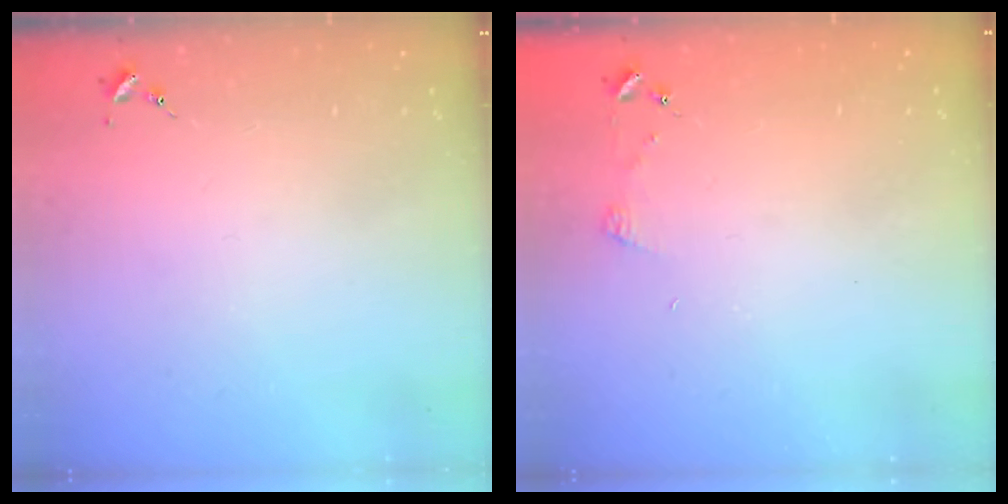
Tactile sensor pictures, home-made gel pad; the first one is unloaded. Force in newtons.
{"total": 3.9, "press": 3.9, "slide": 0.4}